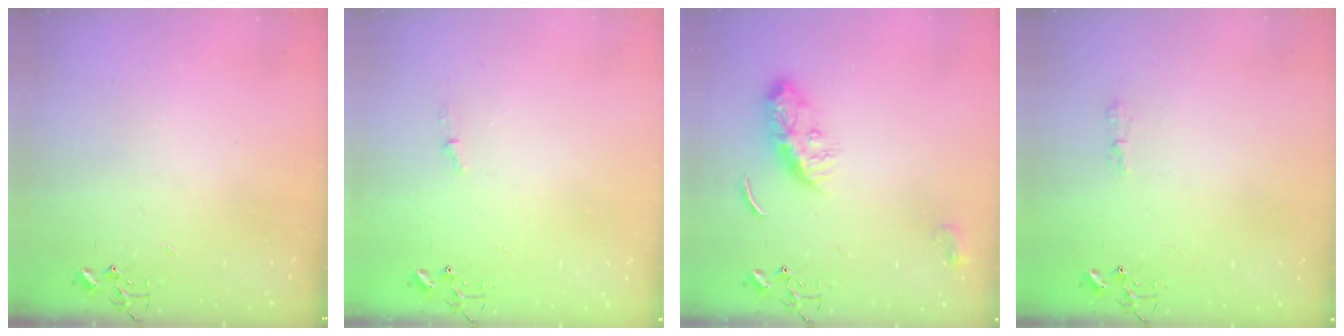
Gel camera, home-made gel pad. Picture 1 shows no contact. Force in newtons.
{"total": 3.8, "press": 3.7, "slide": 0.5}
{"total": 10.9, "press": 10.9, "slide": 0.7}
{"total": 3.1, "press": 3.1, "slide": 0.6}